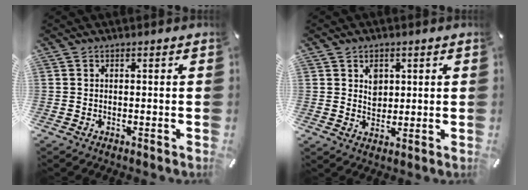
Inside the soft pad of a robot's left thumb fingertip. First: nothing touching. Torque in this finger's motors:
{"motor_torque": [-0.01, -0.40, -0.01, -0.05, 0.09]}